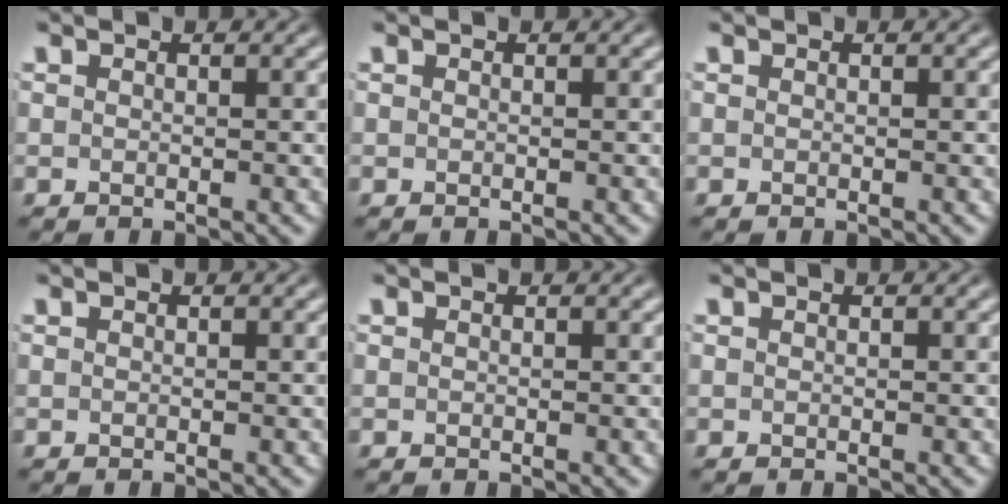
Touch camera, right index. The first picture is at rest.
{"total": 0.0}
{"total": 0.0}
{"total": 0.0}
{"total": 0.0}
{"total": 0.0}